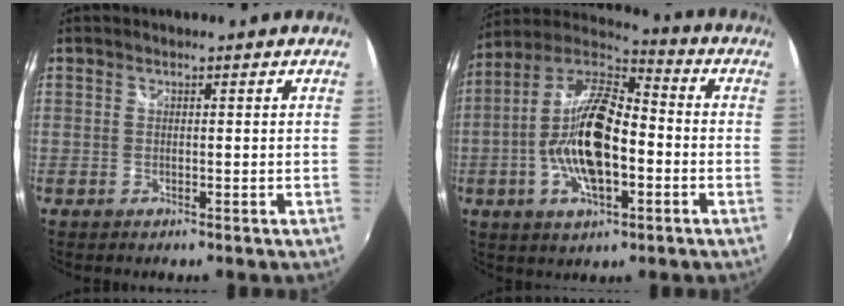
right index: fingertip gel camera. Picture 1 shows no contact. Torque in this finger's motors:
{"motor_torque": [2.14, 0.00, 1.05, 0.17]}